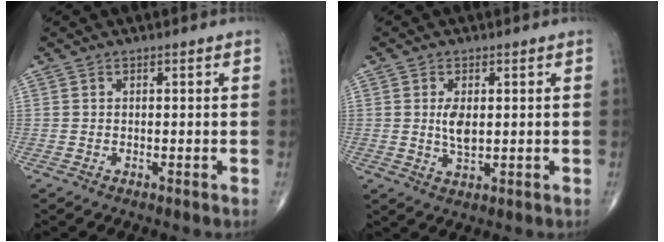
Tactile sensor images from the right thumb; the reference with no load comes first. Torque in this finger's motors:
{"motor_torque": [0.46, 1.17, 0.72, -0.28, 0.04]}